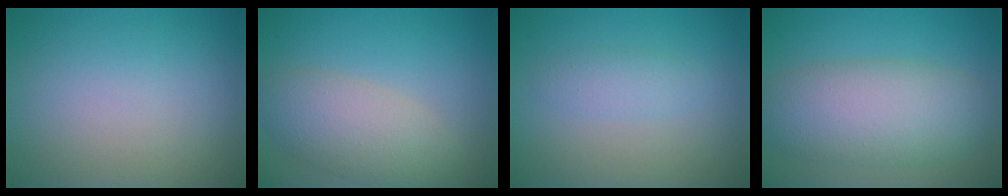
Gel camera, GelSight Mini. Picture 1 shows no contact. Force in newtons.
{"total": 5.0, "press": 5.0, "slide": 0.3}
{"total": 1.6, "press": 1.6, "slide": 0.1}
{"total": 7.3, "press": 7.3, "slide": 0.2}